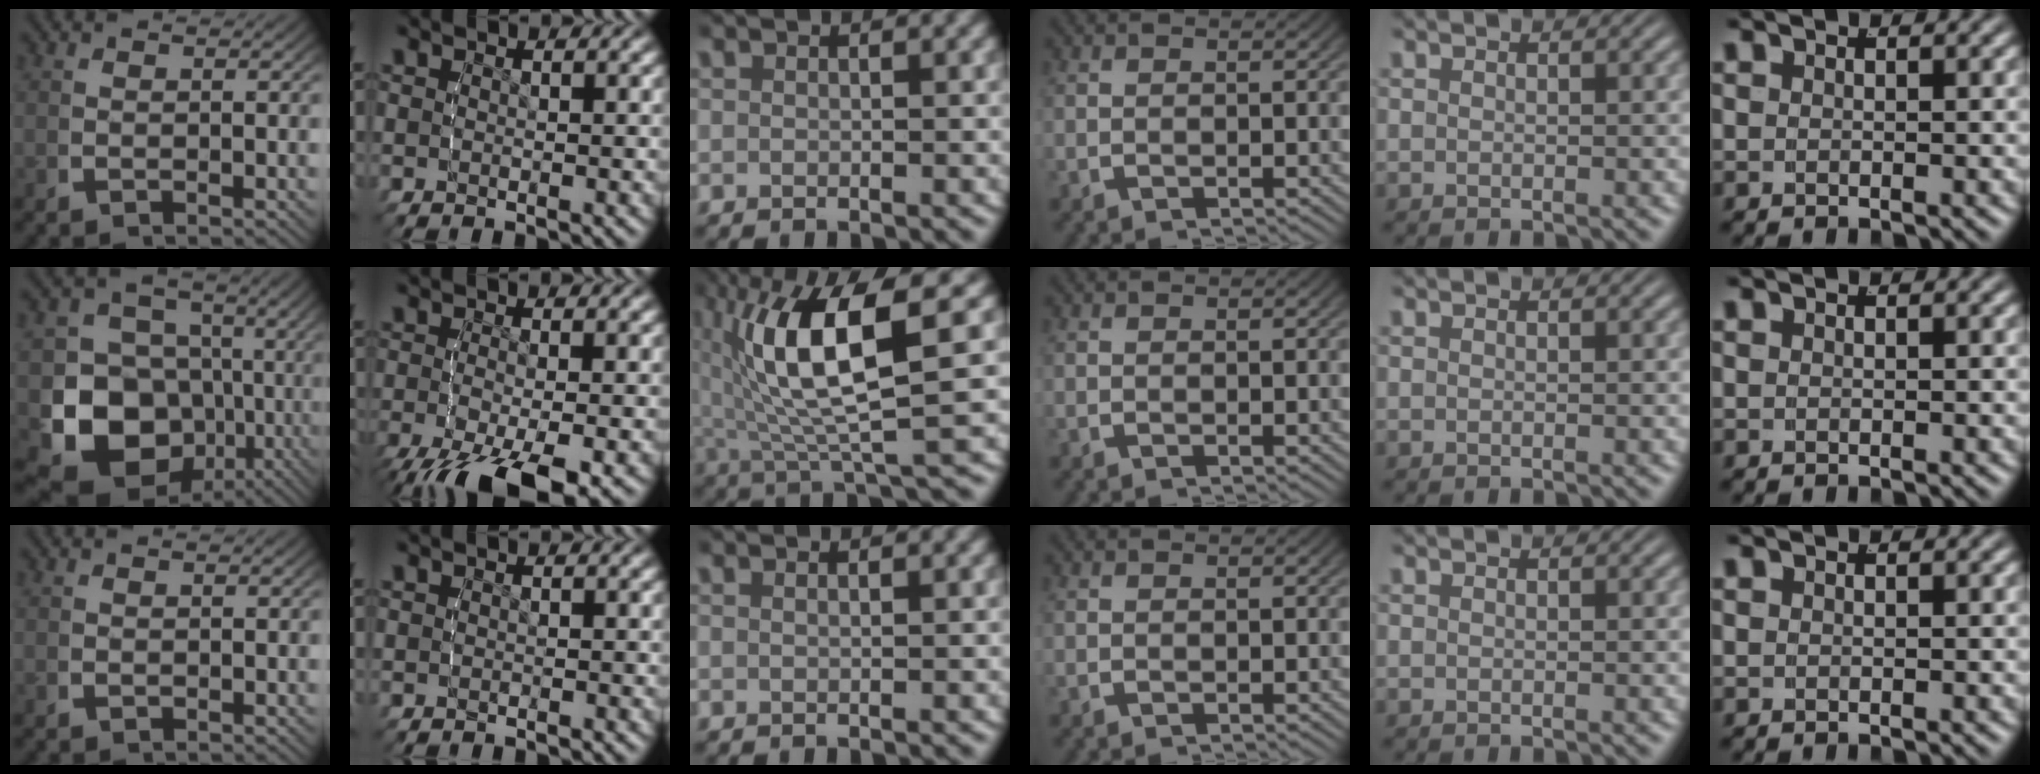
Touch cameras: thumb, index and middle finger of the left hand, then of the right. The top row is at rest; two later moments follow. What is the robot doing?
{"motion": "lift_and_place", "object": "bandage"}